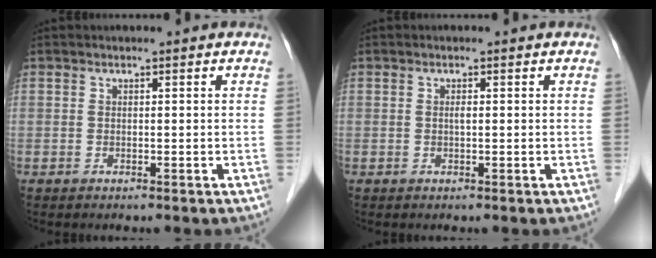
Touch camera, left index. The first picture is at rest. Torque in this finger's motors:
{"motor_torque": [0.12, 0.04, 0.00, 0.00]}